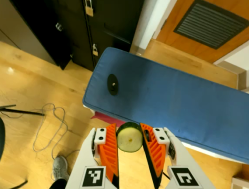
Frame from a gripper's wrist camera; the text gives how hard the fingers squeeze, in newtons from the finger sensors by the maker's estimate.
{"total": 9.6, "left": 9.4, "right": 9.7}